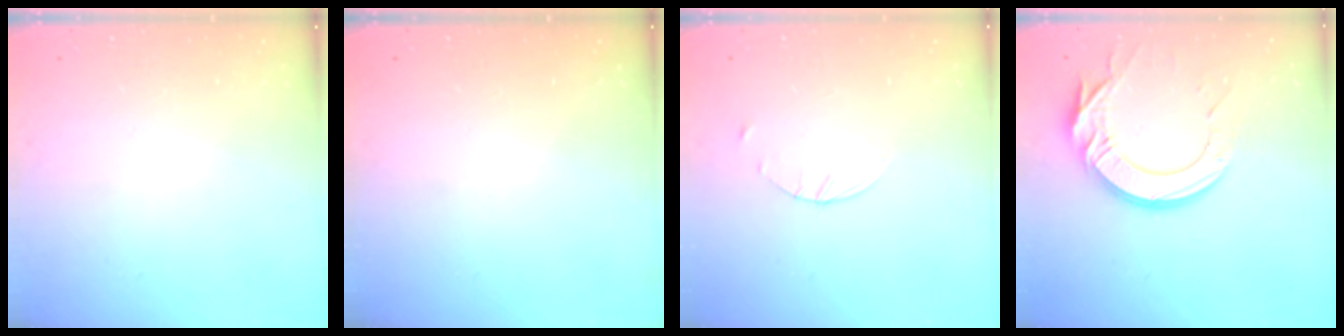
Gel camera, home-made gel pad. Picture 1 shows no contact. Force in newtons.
{"total": 0.0}
{"total": 1.6, "press": 1.6, "slide": 0.2}
{"total": 15.8, "press": 15.7, "slide": 1.7}